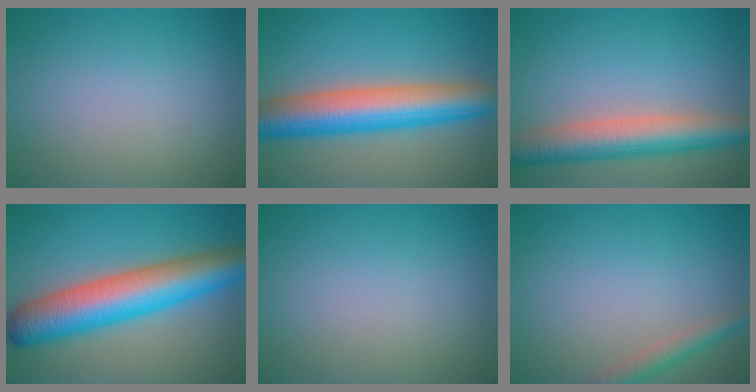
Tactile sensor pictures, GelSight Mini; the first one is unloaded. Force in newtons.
{"total": 9.2, "press": 9.2, "slide": 0.3}
{"total": 6.9, "press": 6.9, "slide": 0.4}
{"total": 10.2, "press": 10.2, "slide": 0.2}
{"total": 0.0}
{"total": 2.2, "press": 2.2, "slide": 0.1}